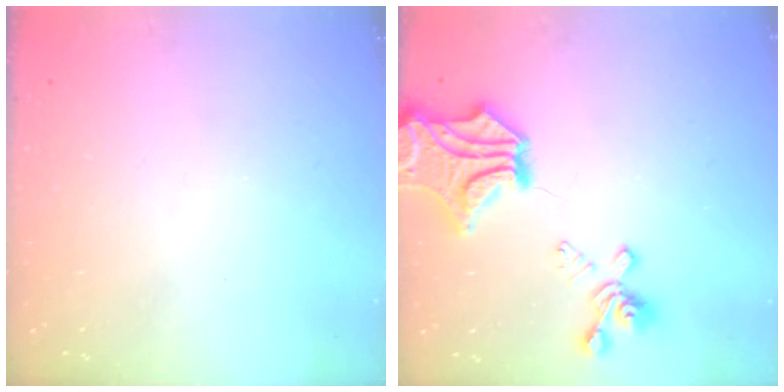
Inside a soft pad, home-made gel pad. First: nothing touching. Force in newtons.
{"total": 8.9, "press": 7.7, "slide": 4.5}